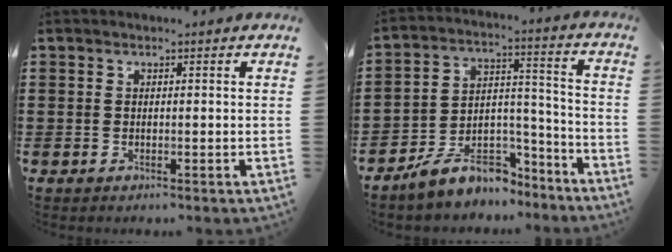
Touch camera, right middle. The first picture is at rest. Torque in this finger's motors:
{"motor_torque": [2.14, 0.00, 0.72, 0.18]}